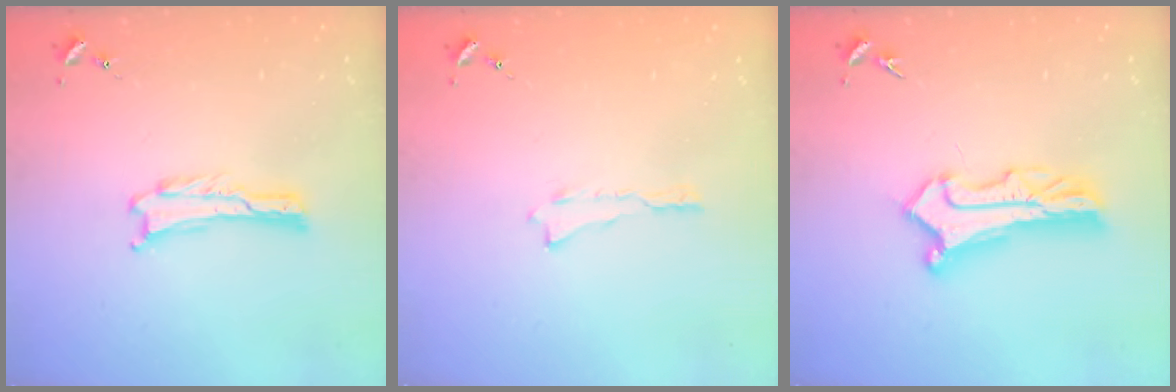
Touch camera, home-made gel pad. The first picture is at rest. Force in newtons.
{"total": 0.0}
{"total": 6.7, "press": 6.7, "slide": 0.6}